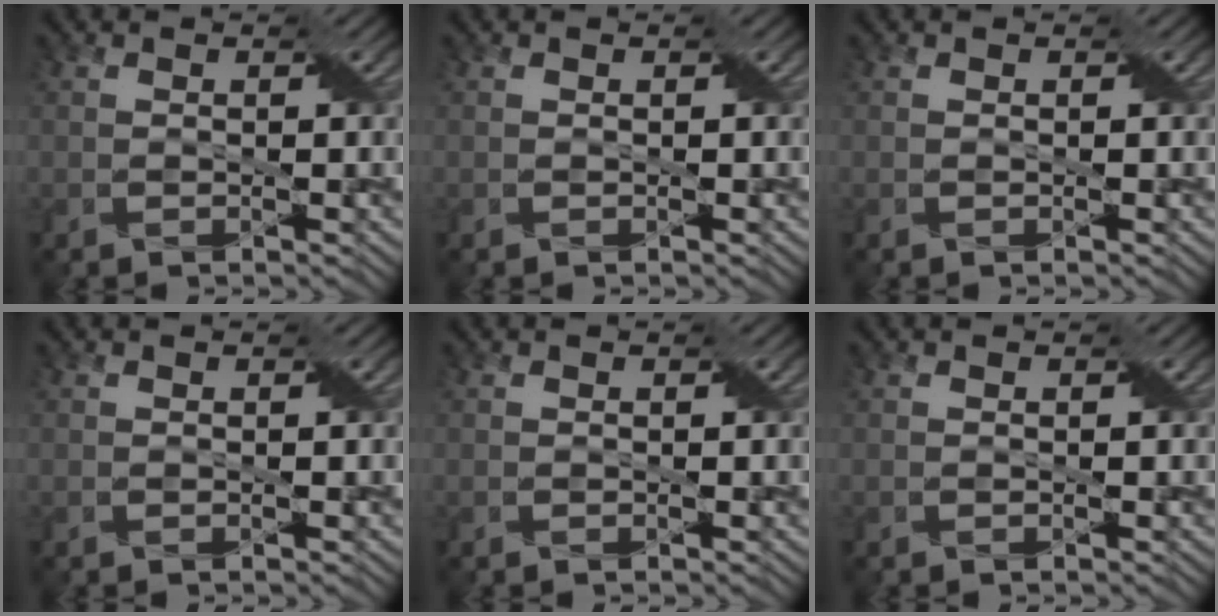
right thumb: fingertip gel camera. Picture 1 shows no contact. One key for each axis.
{"total": 0.0}
{"total": 0.0}
{"total": 0.0}
{"total": 0.0}
{"total": 0.0}